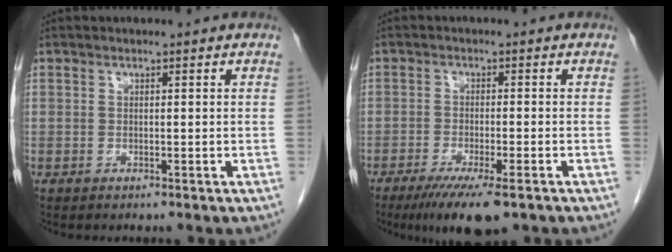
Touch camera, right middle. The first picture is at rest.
{"total": 8.9, "force": [-6.1, 1.4, 6.4], "torque": [-0.098, -0.020, -0.093]}